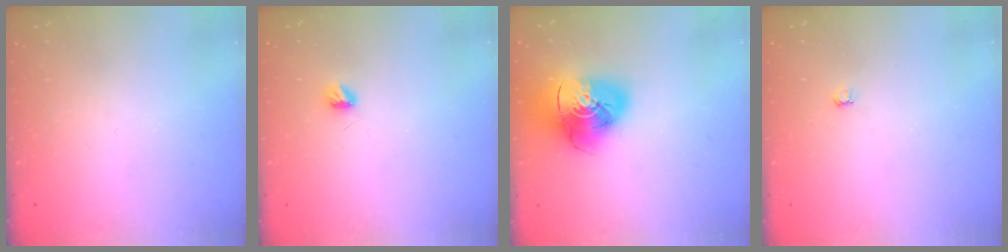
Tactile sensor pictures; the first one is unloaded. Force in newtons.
{"total": 3.8, "press": 3.7, "slide": 0.5}
{"total": 16.0, "press": 15.8, "slide": 2.1}
{"total": 3.0, "press": 3.0, "slide": 0.4}